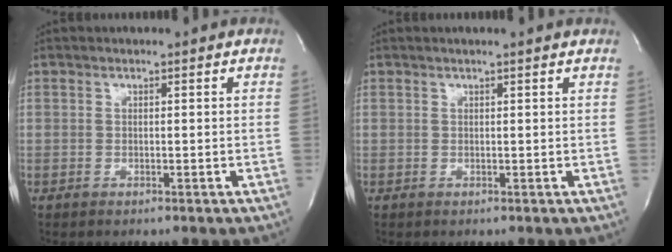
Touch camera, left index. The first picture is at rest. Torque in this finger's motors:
{"motor_torque": [0.06, -0.11, 0.09, 0.00]}